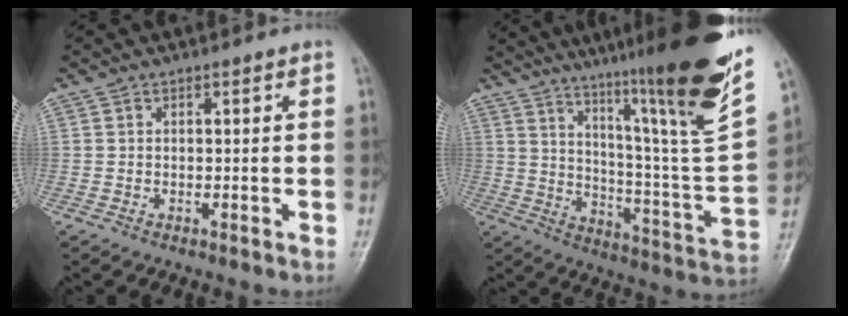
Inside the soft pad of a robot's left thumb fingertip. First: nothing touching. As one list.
[{"total": 29.6, "force": [18.8, 2.7, 22.6], "torque": [-0.318, -0.095, 0.281]}]